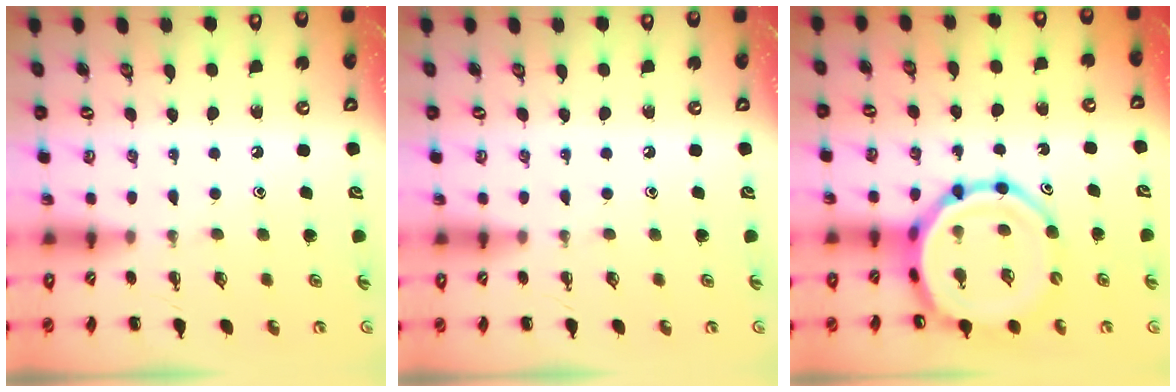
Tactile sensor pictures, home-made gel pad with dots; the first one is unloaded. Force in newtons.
{"total": 0.0}
{"total": 13.5, "press": 13.1, "slide": 3.3}